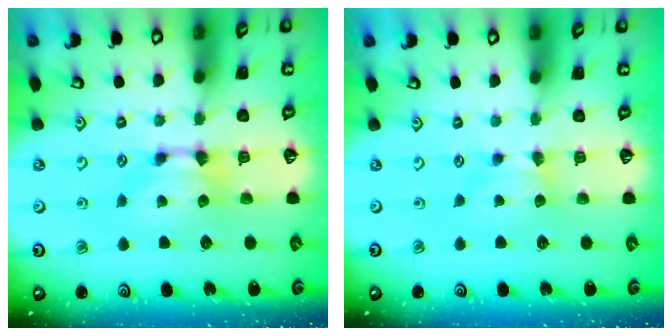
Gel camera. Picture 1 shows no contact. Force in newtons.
{"total": 2.0, "press": 2.0, "slide": 0.5}